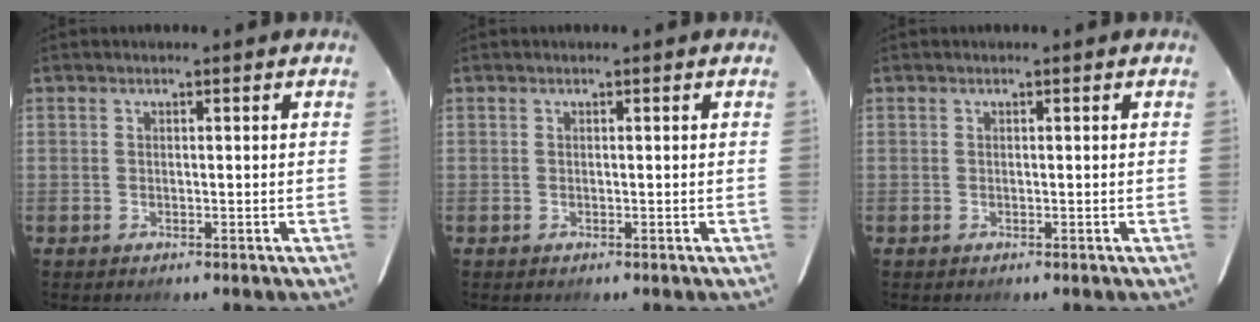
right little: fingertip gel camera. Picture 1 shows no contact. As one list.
[{"total": 0.0}, {"total": 0.0}]